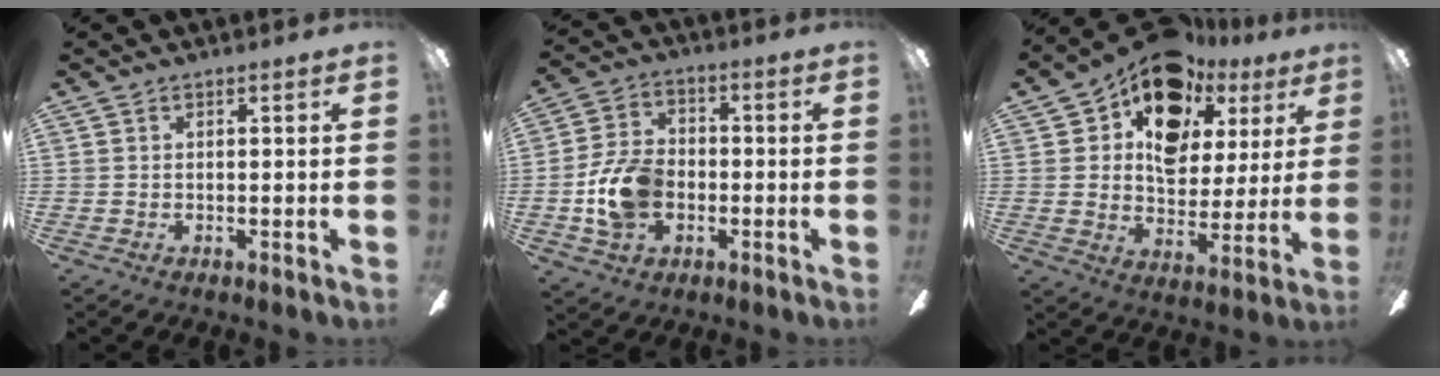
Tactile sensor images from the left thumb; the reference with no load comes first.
{"total": 12.2, "force": [-2.7, 9.0, 7.9], "torque": [-0.169, 0.015, -0.047]}
{"total": 15.4, "force": [10.2, 8.9, 7.3], "torque": [-0.124, -0.060, 0.183]}